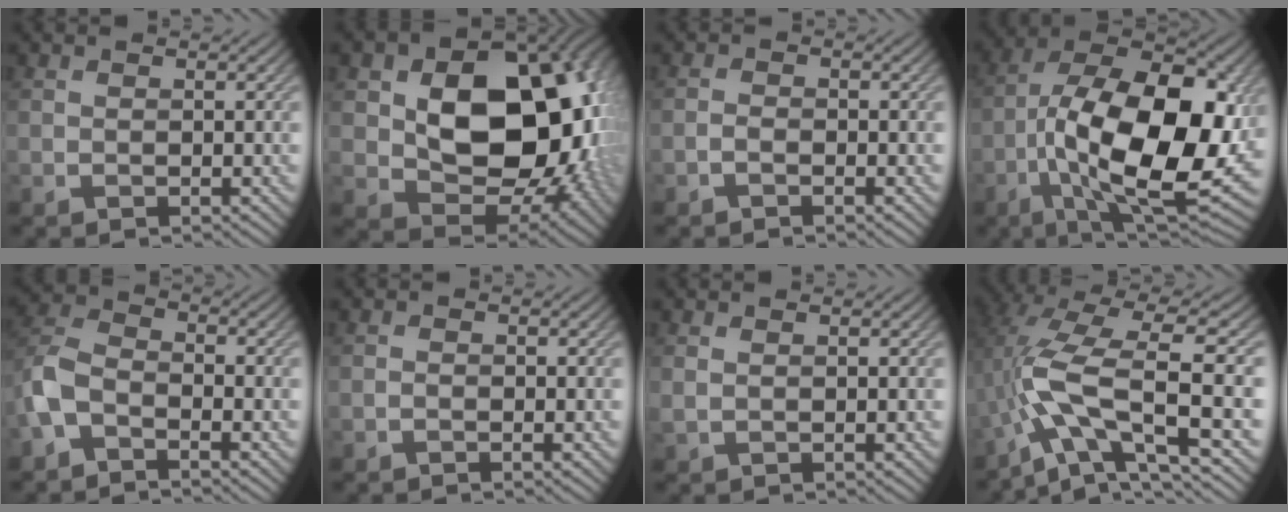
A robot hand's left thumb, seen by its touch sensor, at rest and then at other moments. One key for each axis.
{"total": 17.4, "fx": 1.4, "fy": 12.0, "fz": 12.5, "tx": -0.168, "ty": -0.017, "tz": 0.038}
{"total": 1.2, "fx": -0.8, "fy": 0.5, "fz": 0.7, "tx": -0.014, "ty": 0.002, "tz": -0.019}
{"total": 18.6, "fx": -2.6, "fy": 9.3, "fz": 15.9, "tx": -0.255, "ty": 0.005, "tz": -0.048}
{"total": 5.9, "fx": -3.1, "fy": 3.2, "fz": 3.8, "tx": -0.093, "ty": 0.002, "tz": -0.082}
{"total": 0.6, "fx": -0.4, "fy": 0.2, "fz": 0.3, "tx": -0.006, "ty": 0.000, "tz": -0.007}
{"total": 0.9, "fx": 0.5, "fy": 0.2, "fz": 0.7, "tx": -0.019, "ty": 0.000, "tz": 0.011}
{"total": 12.6, "fx": -2.4, "fy": 3.9, "fz": 11.7, "tx": -0.240, "ty": 0.007, "tz": -0.042}